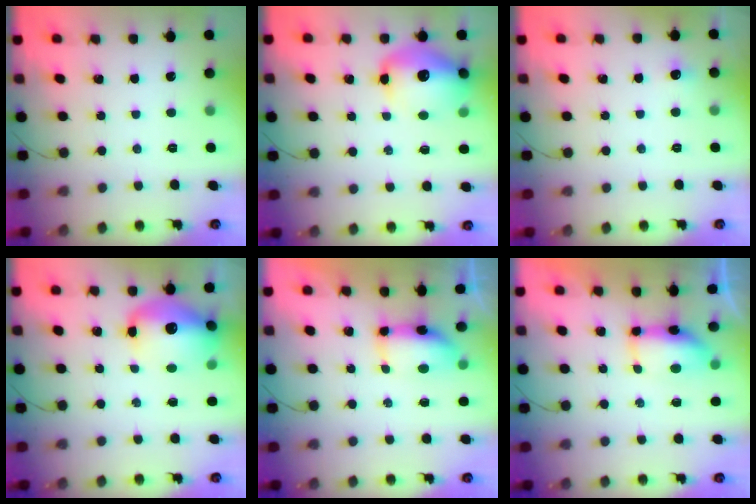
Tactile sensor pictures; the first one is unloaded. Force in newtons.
{"total": 14.5, "press": 13.9, "slide": 4.2}
{"total": 3.7, "press": 3.4, "slide": 1.4}
{"total": 13.8, "press": 13.4, "slide": 3.1}
{"total": 6.9, "press": 6.8, "slide": 1.0}
{"total": 6.8, "press": 6.8, "slide": 0.8}